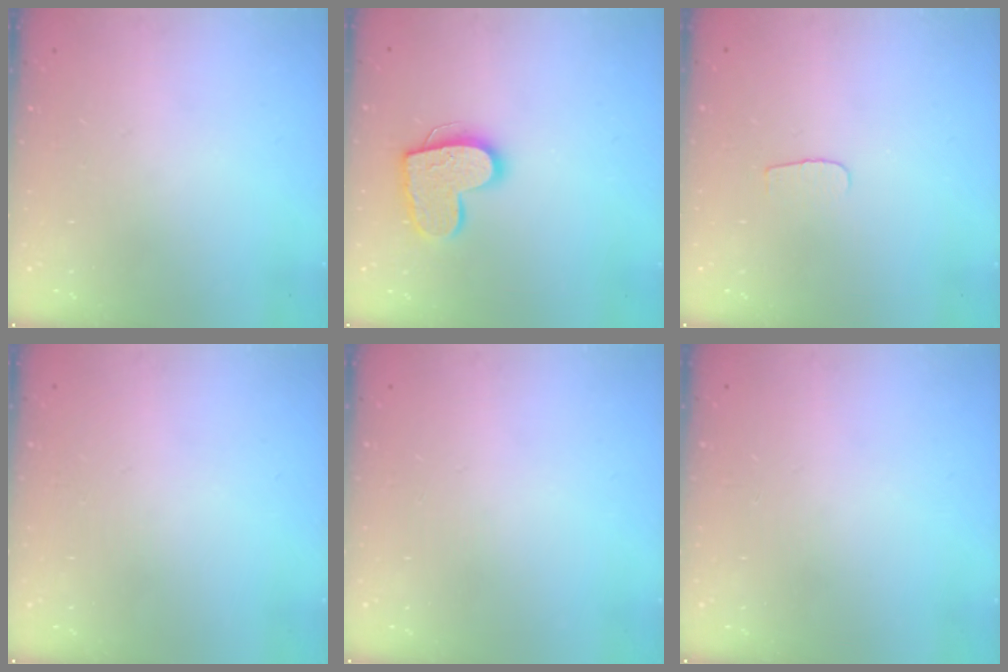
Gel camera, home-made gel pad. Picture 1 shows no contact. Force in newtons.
{"total": 14.6, "press": 14.6, "slide": 1.1}
{"total": 3.5, "press": 3.5, "slide": 0.4}
{"total": 0.0}
{"total": 0.0}
{"total": 0.0}